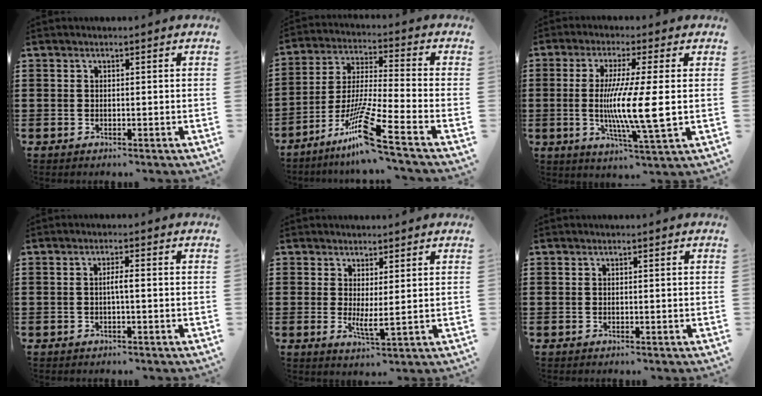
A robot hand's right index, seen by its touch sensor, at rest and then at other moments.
{"total": 11.9, "force": [-7.9, -0.3, 8.8], "torque": [-0.188, -0.016, -0.159]}
{"total": 9.6, "force": [-0.2, 0.0, 9.6], "torque": [-0.177, -0.013, -0.007]}
{"total": 1.7, "force": [-0.3, 0.1, 1.7], "torque": [-0.032, -0.001, -0.007]}
{"total": 2.8, "force": [0.9, 0.2, 2.7], "torque": [-0.052, -0.007, 0.018]}
{"total": 0.0}